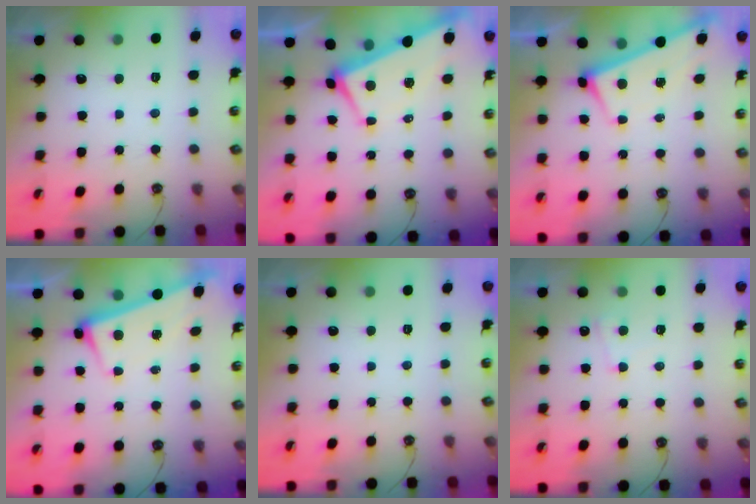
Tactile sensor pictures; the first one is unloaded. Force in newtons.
{"total": 1.7, "press": 1.5, "slide": 0.8}
{"total": 2.8, "press": 2.8, "slide": 0.3}
{"total": 2.6, "press": 2.4, "slide": 1.0}
{"total": 0.0}
{"total": 3.2, "press": 3.1, "slide": 0.4}